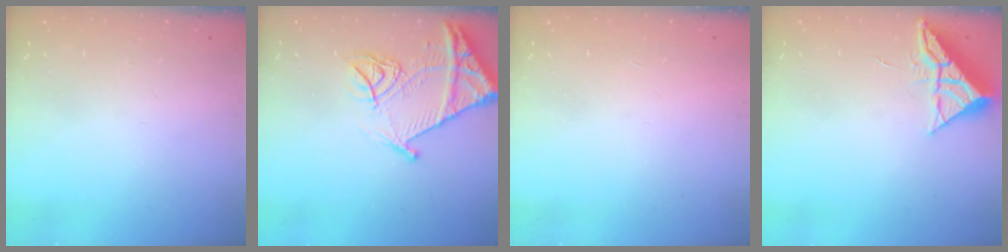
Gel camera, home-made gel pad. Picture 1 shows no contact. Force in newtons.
{"total": 13.6, "press": 13.6, "slide": 1.5}
{"total": 1.7, "press": 1.7, "slide": 0.1}
{"total": 6.6, "press": 6.6, "slide": 0.3}